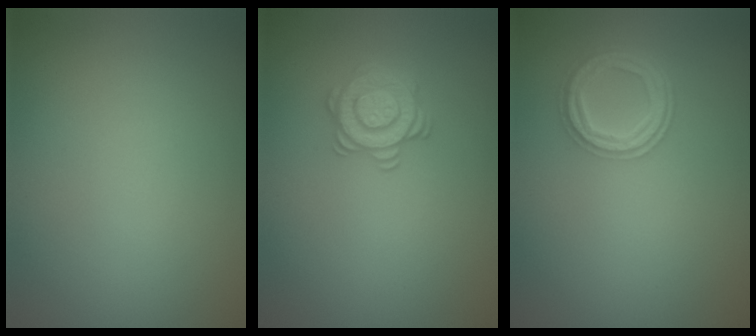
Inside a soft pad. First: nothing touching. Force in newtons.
{"total": 2.9, "press": 2.9, "slide": 0.1}
{"total": 4.1, "press": 3.2, "slide": 2.5}